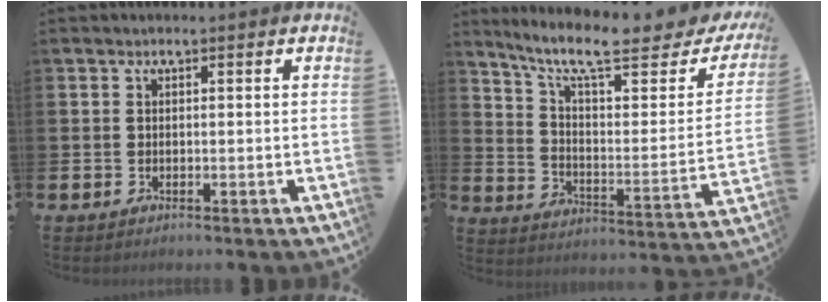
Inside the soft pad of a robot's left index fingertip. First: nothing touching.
{"total": 10.5, "force": [8.4, 2.4, 5.9], "torque": [-0.128, -0.061, 0.136]}